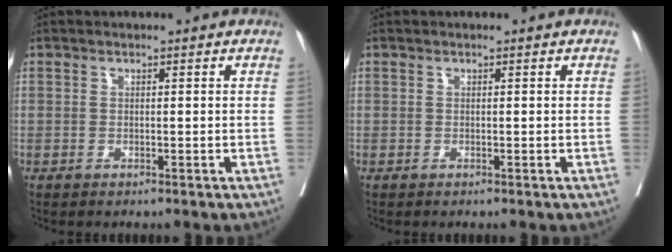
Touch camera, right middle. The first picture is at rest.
{"total": 0.0}